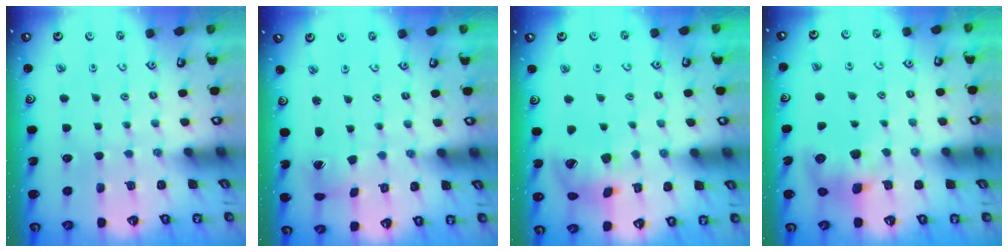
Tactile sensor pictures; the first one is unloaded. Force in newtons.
{"total": 2.6, "press": 2.6, "slide": 0.3}
{"total": 12.8, "press": 12.7, "slide": 1.8}
{"total": 8.1, "press": 8.0, "slide": 1.1}